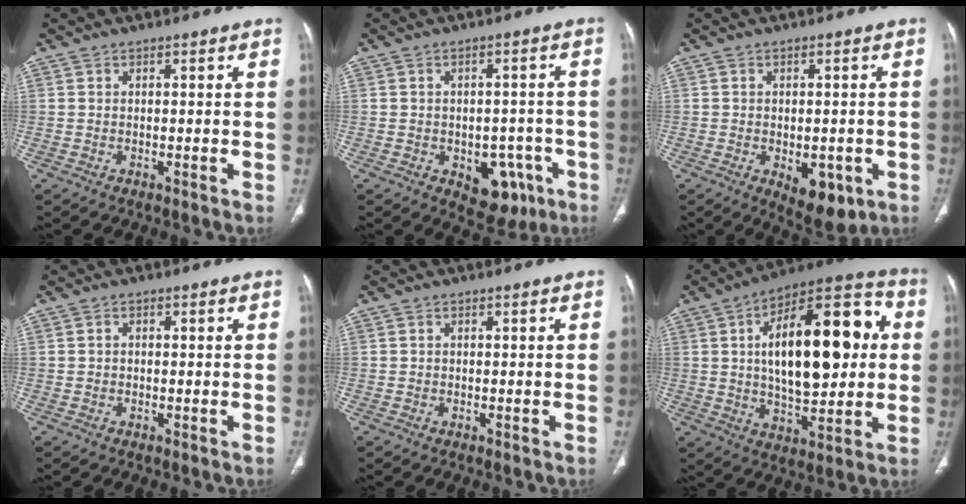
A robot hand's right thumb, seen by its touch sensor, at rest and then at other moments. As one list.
[{"total": 9.4, "force": [-3.9, 6.2, 5.9], "torque": [-0.037, 0.022, -0.038]}, {"total": 7.8, "force": [-2.6, 4.2, 6.1], "torque": [-0.063, -0.002, -0.020]}, {"total": 0.8, "force": [0.0, 0.6, 0.4], "torque": [-0.004, 0.004, -0.002]}, {"total": 0.0}, {"total": 25.6, "force": [3.7, 11.9, 22.3], "torque": [-0.313, 0.016, 0.049]}]